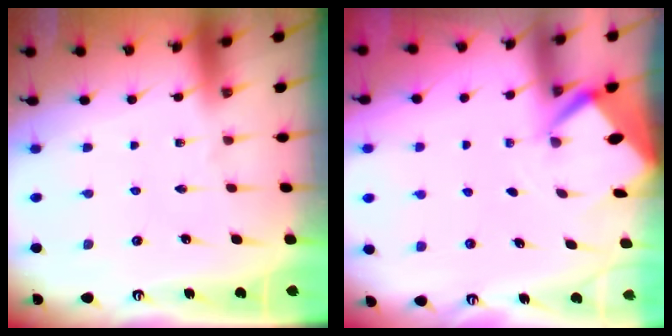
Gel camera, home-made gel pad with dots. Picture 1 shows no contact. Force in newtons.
{"total": 3.0, "press": 3.0, "slide": 0.2}